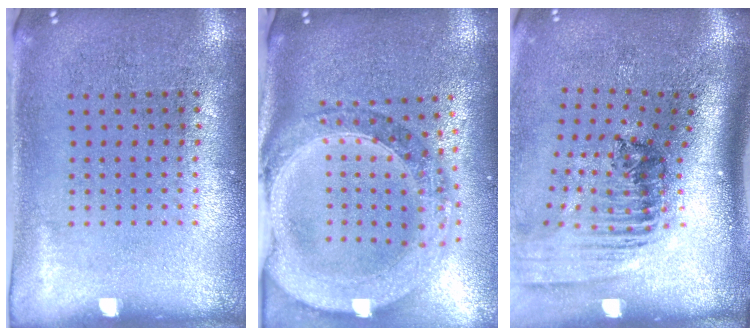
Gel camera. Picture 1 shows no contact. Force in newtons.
{"total": 2.3, "press": 2.1, "slide": 1.0}
{"total": 2.4, "press": 1.6, "slide": 1.8}